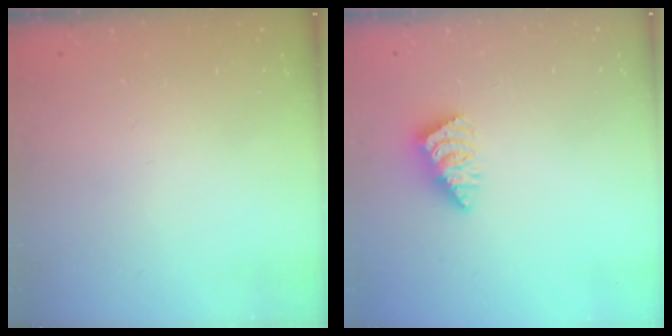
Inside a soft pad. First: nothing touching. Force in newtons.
{"total": 2.8, "press": 2.7, "slide": 0.5}